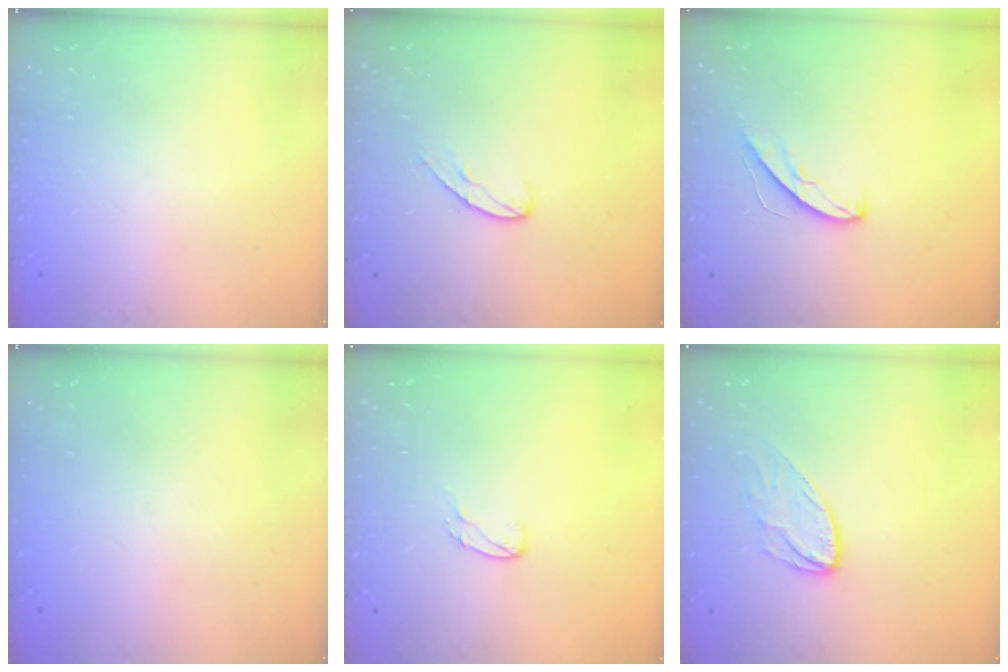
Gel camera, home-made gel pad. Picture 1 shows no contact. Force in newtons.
{"total": 7.2, "press": 7.2, "slide": 0.6}
{"total": 5.7, "press": 5.7, "slide": 0.5}
{"total": 0.0}
{"total": 4.6, "press": 4.6, "slide": 0.5}
{"total": 7.9, "press": 7.9, "slide": 0.3}